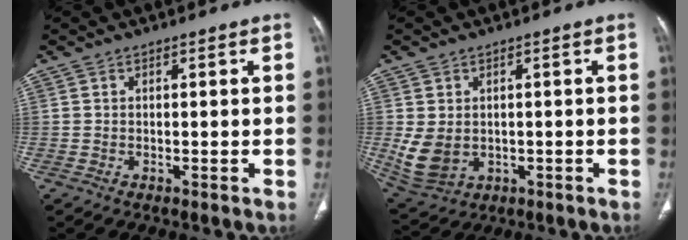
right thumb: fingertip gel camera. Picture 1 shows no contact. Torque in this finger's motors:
{"motor_torque": [0.46, 1.29, -0.03, 0.08, 0.06]}